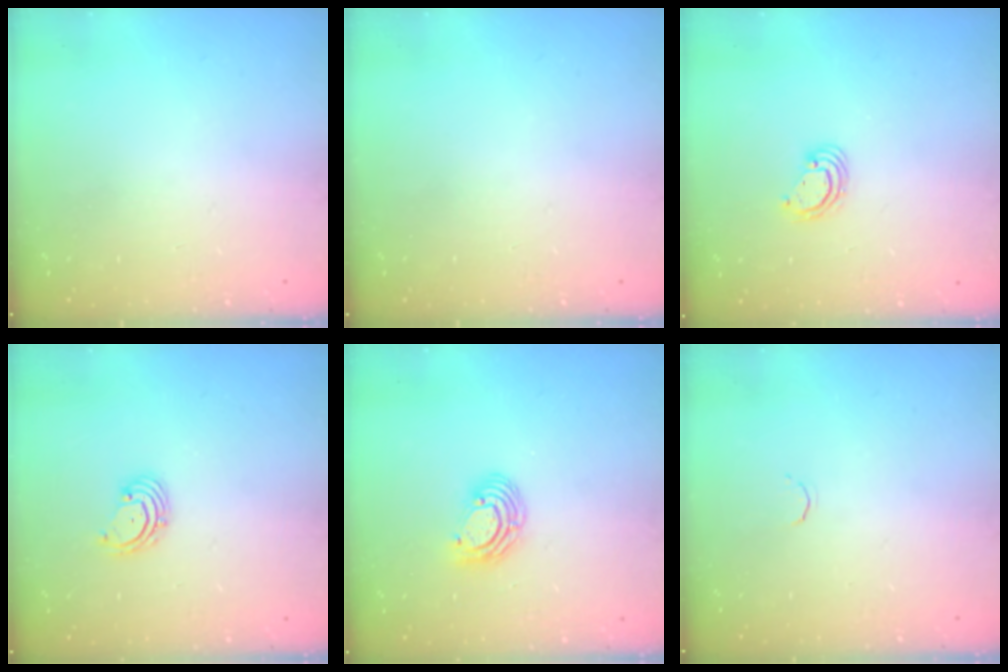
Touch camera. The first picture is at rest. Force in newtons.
{"total": 0.0}
{"total": 3.7, "press": 3.7, "slide": 0.3}
{"total": 2.6, "press": 2.5, "slide": 0.6}
{"total": 7.0, "press": 6.9, "slide": 0.8}
{"total": 1.7, "press": 1.6, "slide": 0.5}